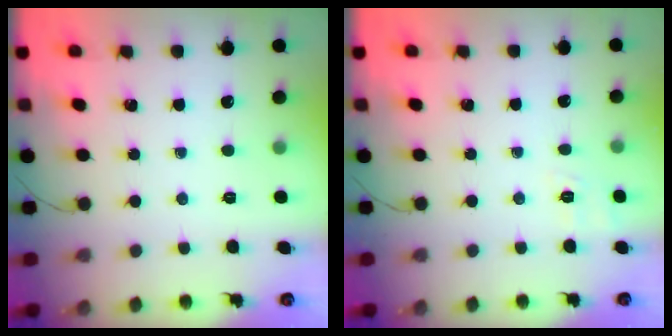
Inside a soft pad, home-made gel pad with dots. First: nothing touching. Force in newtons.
{"total": 2.0, "press": 0.8, "slide": 1.8}